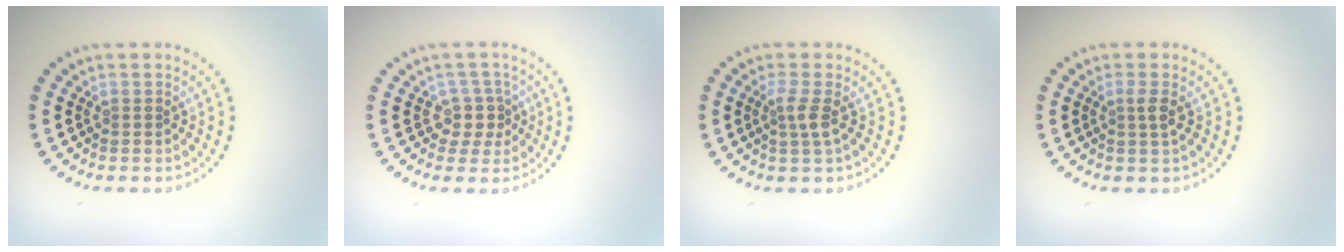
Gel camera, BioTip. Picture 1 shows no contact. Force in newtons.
{"total": 2.2, "press": 1.7, "slide": 1.4}
{"total": 1.9, "press": 1.4, "slide": 1.2}
{"total": 1.3, "press": 0.9, "slide": 0.9}